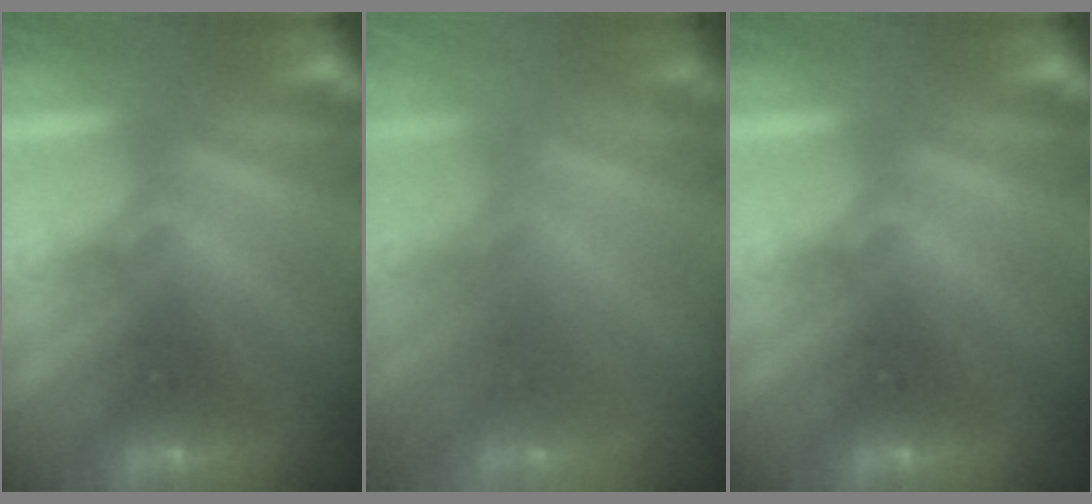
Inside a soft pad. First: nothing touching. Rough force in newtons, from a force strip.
{"total": 2.0}
{"total": 0.0}